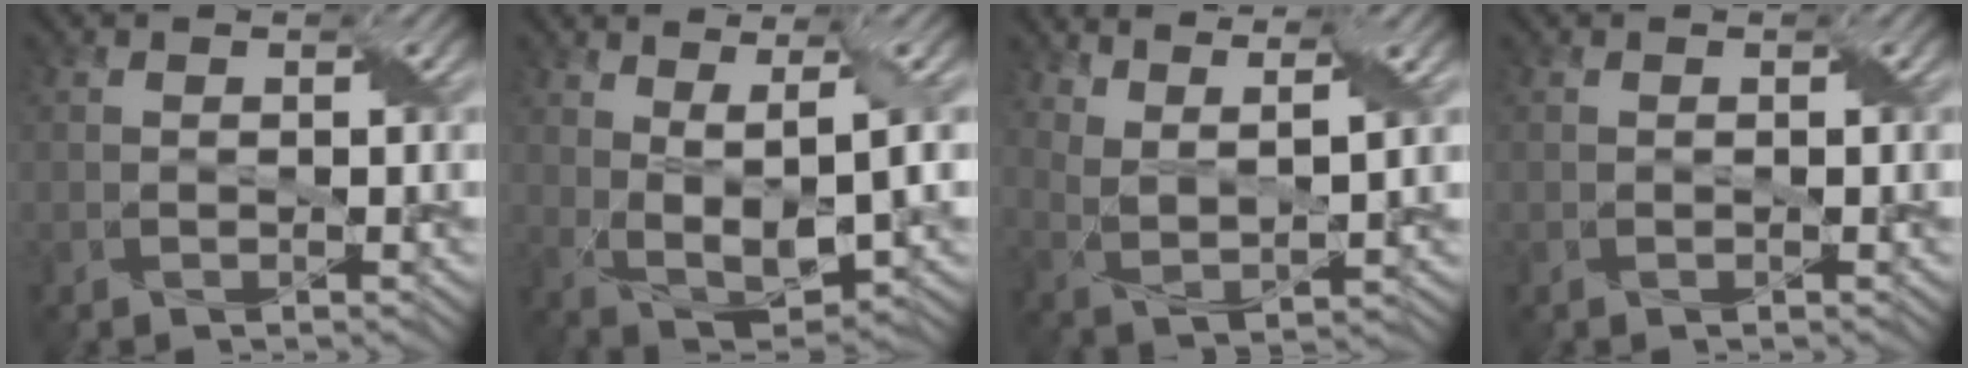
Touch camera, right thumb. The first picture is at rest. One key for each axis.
{"total": 6.6, "fx": 1.8, "fy": 2.4, "fz": 5.9, "tx": -0.126, "ty": -0.003, "tz": 0.036}
{"total": 7.5, "fx": 6.1, "fy": 1.7, "fz": 4.2, "tx": -0.089, "ty": -0.011, "tz": 0.102}
{"total": 0.0}